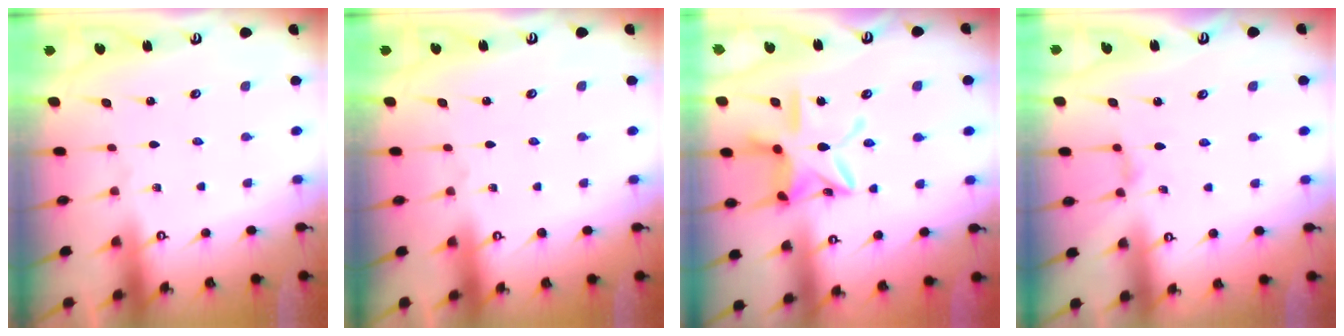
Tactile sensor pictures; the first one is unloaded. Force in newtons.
{"total": 0.0}
{"total": 17.3, "press": 17.2, "slide": 1.4}
{"total": 2.6, "press": 2.6, "slide": 0.4}